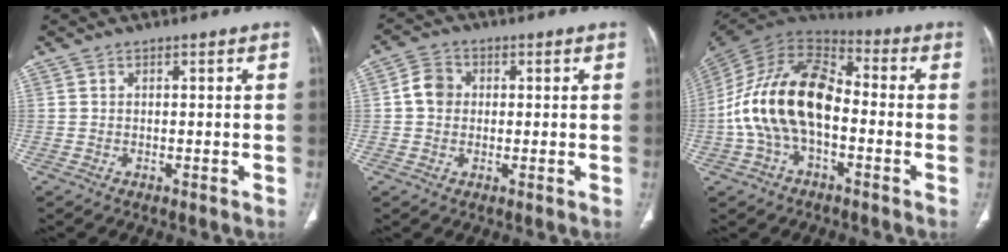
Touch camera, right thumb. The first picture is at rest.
{"total": 4.6, "force": [0.3, 4.0, 2.3], "torque": [-0.033, 0.010, -0.001]}
{"total": 19.3, "force": [-2.6, 11.2, 15.5], "torque": [-0.289, 0.045, -0.052]}